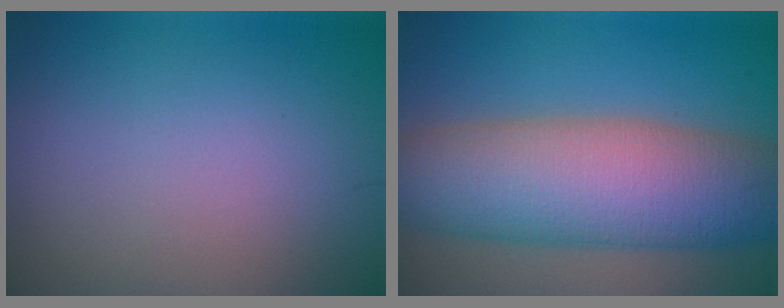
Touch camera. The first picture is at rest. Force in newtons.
{"total": 12.1, "press": 12.1, "slide": 0.6}